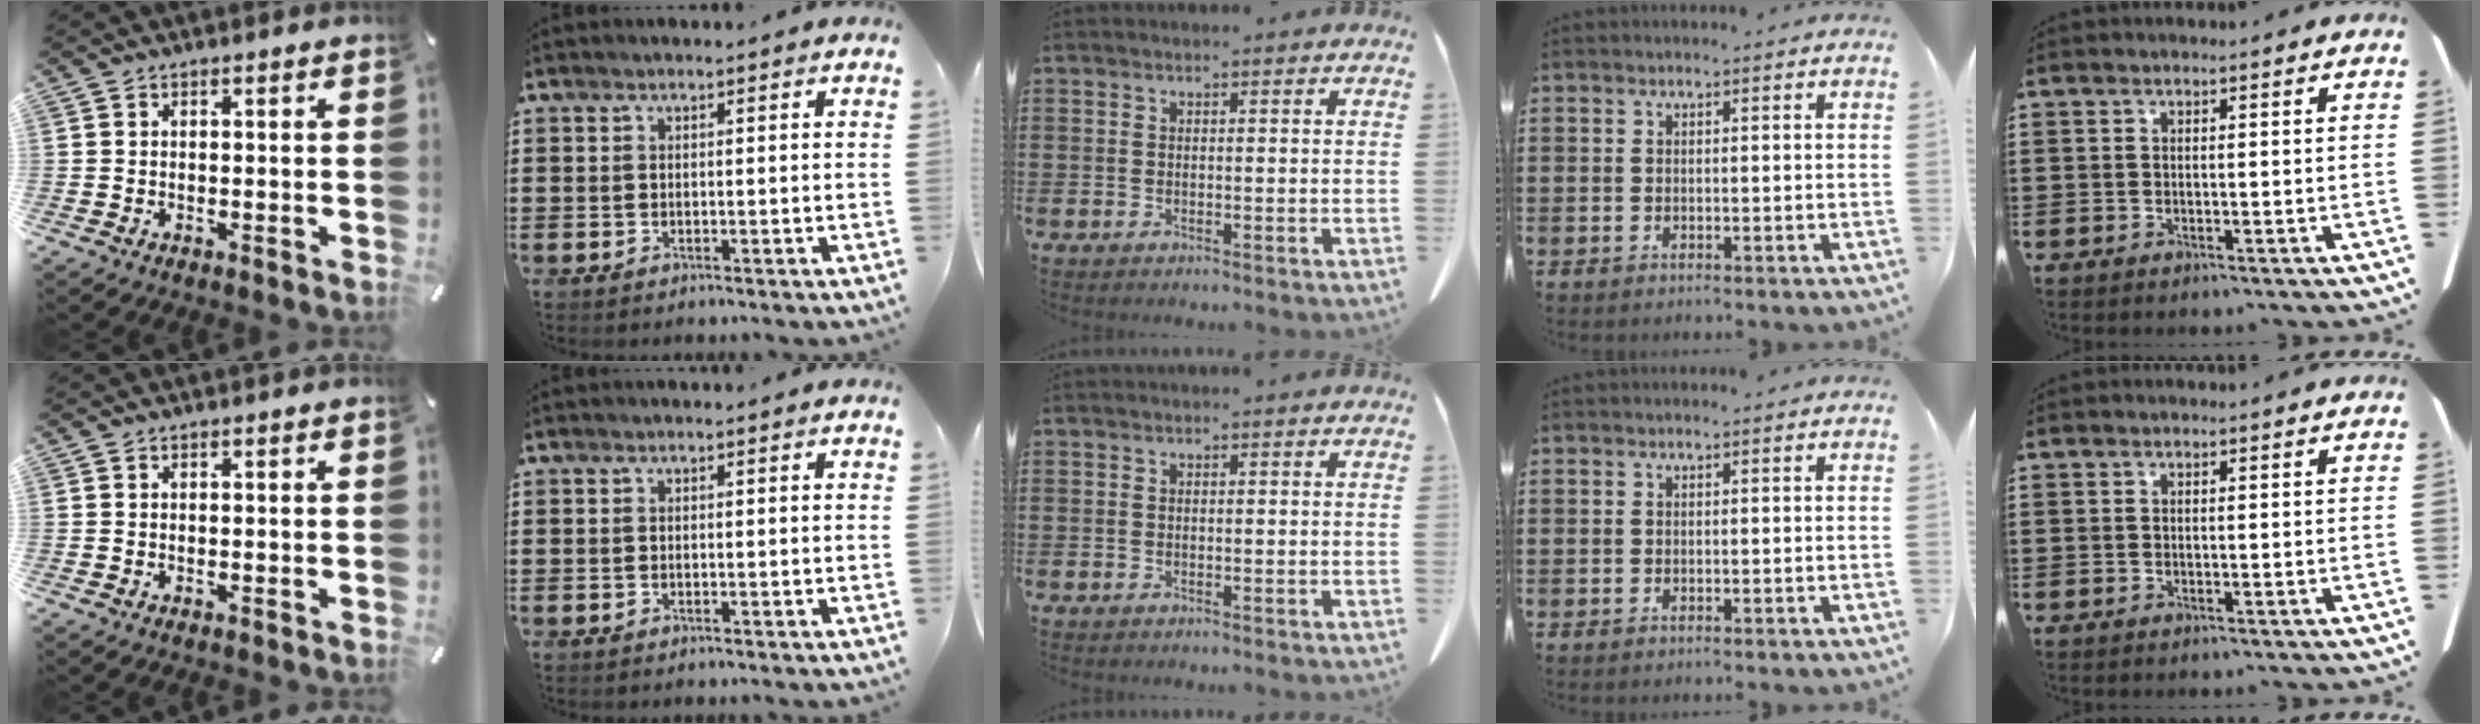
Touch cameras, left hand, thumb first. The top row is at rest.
{}